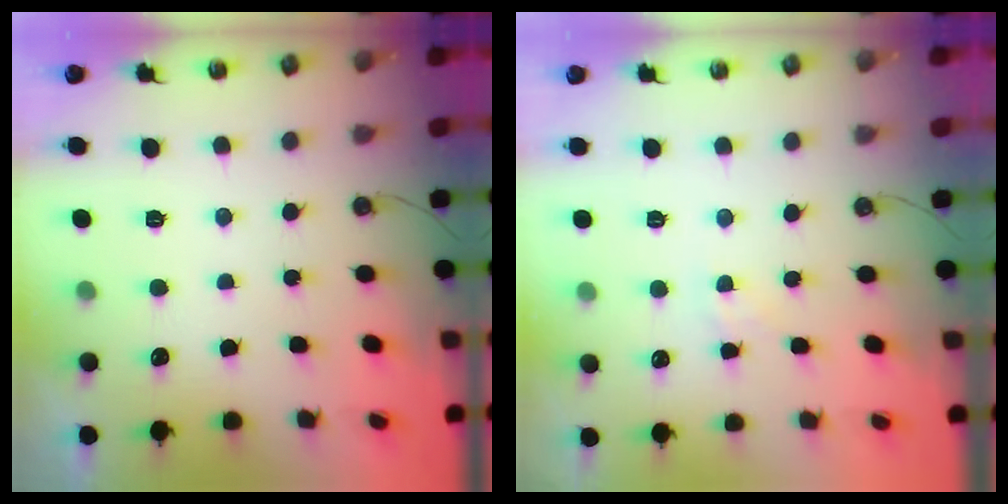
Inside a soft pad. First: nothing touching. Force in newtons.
{"total": 3.0, "press": 3.0, "slide": 0.4}